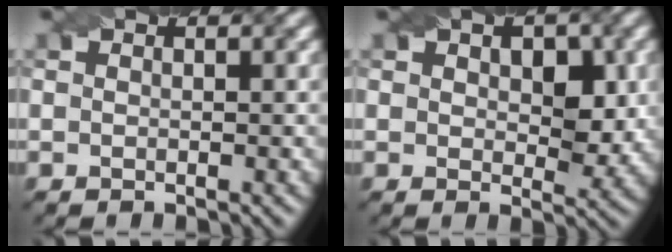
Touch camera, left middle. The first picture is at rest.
{"total": 4.4, "force": [1.2, 2.6, 3.4], "torque": [-0.043, -0.008, 0.020]}